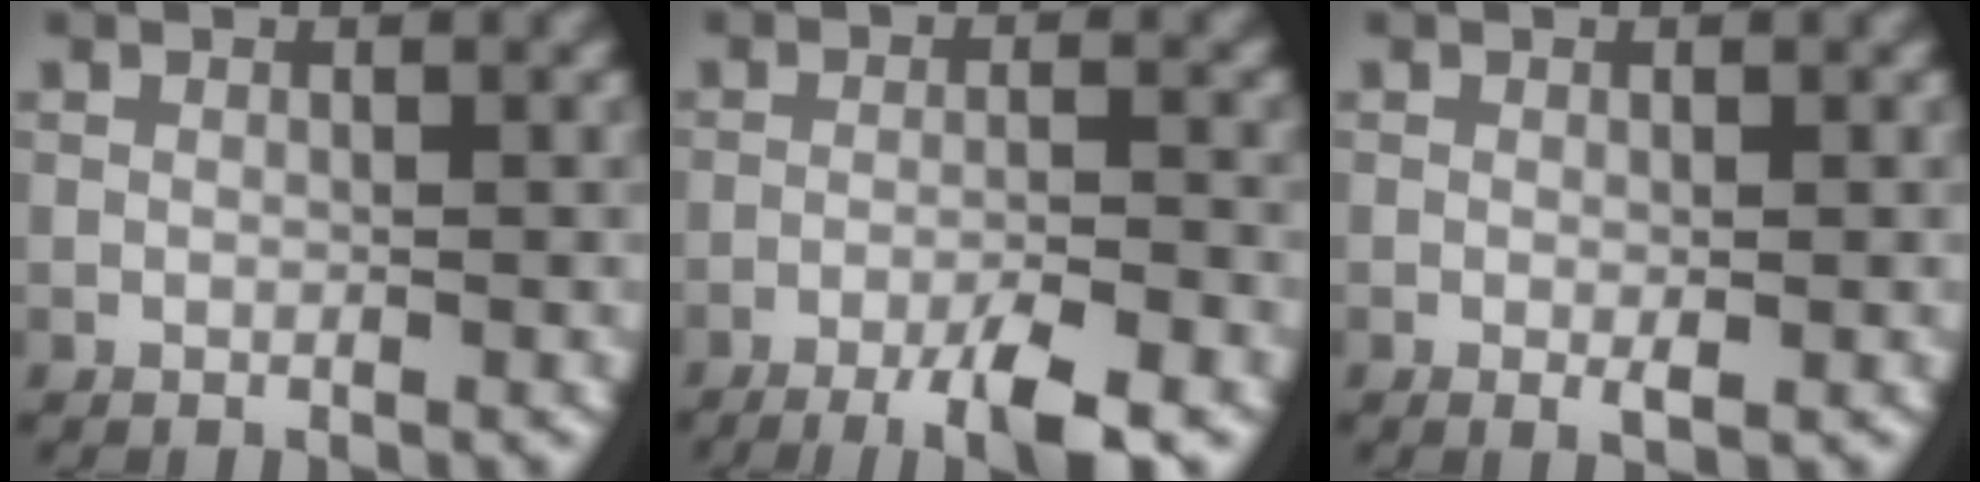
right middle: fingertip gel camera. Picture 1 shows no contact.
{"total": 6.4, "force": [-4.2, 1.0, 4.7], "torque": [-0.072, 0.000, -0.069]}
{"total": 0.9, "force": [-0.1, 0.2, 0.8], "torque": [-0.013, -0.004, -0.002]}